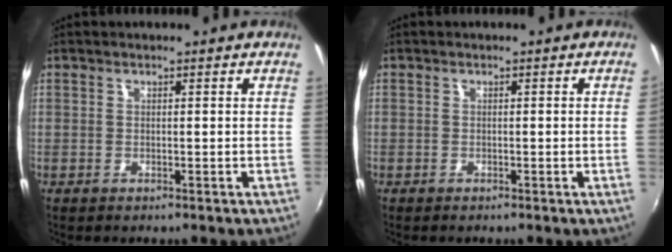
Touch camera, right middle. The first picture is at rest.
{"total": 0.6, "force": [-0.1, -0.4, 0.5], "torque": [-0.005, -0.001, -0.002]}